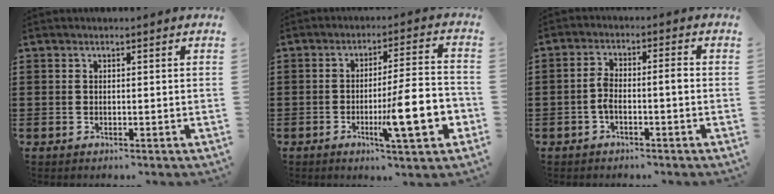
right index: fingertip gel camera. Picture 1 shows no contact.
{"total": 13.0, "force": [-3.9, 2.5, 12.2], "torque": [-0.191, -0.005, -0.065]}
{"total": 3.8, "force": [-0.9, 1.1, 3.5], "torque": [-0.078, 0.002, -0.022]}